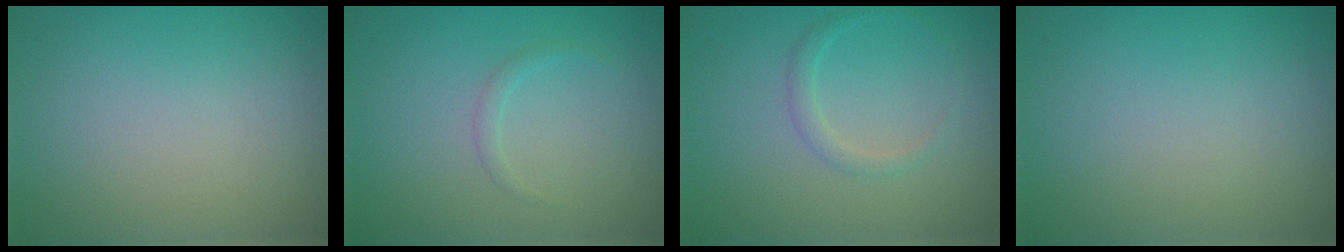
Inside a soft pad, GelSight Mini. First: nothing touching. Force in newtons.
{"total": 0.8, "press": 0.7, "slide": 0.1}
{"total": 1.2, "press": 1.2, "slide": 0.2}
{"total": 0.0}